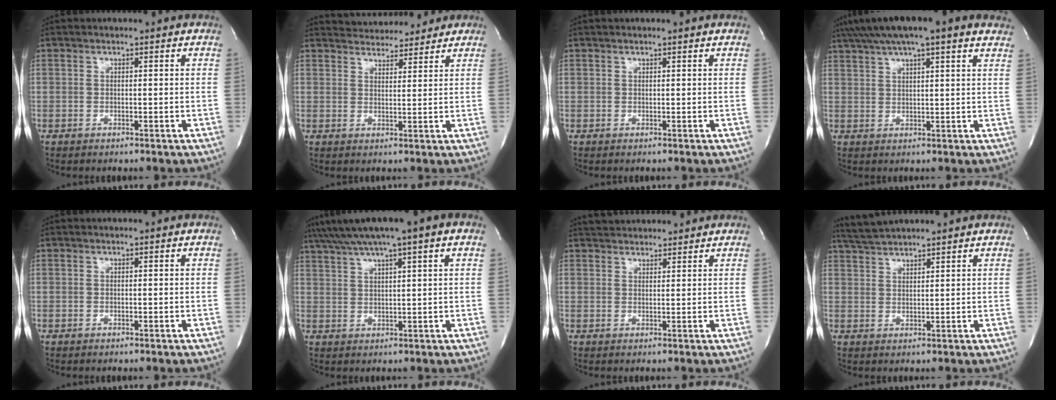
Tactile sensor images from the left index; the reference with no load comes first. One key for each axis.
{"total": 8.4, "fx": 7.9, "fy": 2.3, "fz": 1.7, "tx": -0.024, "ty": 0.014, "tz": 0.108}
{"total": 0.7, "fx": 0.6, "fy": 0.0, "fz": 0.4, "tx": -0.006, "ty": 0.010, "tz": 0.011}
{"total": 15.6, "fx": 11.9, "fy": 2.2, "fz": 9.9, "tx": -0.170, "ty": 0.053, "tz": 0.165}
{"total": 0.0}
{"total": 10.4, "fx": 7.2, "fy": 0.2, "fz": 7.5, "tx": -0.132, "ty": 0.042, "tz": 0.109}
{"total": 6.4, "fx": 6.1, "fy": 1.5, "fz": 1.3, "tx": -0.019, "ty": 0.033, "tz": 0.089}
{"total": 5.7, "fx": 5.4, "fy": -0.2, "fz": 1.7, "tx": -0.039, "ty": 0.026, "tz": 0.104}